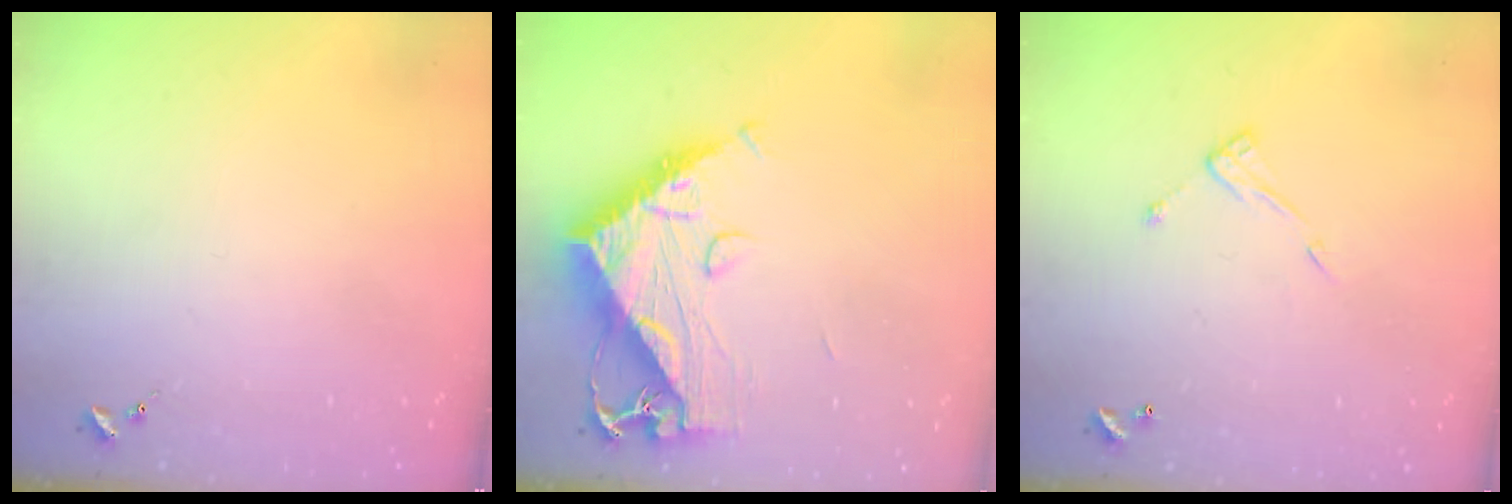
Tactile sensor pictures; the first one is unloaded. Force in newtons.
{"total": 12.9, "press": 12.8, "slide": 1.2}
{"total": 7.7, "press": 7.7, "slide": 0.2}